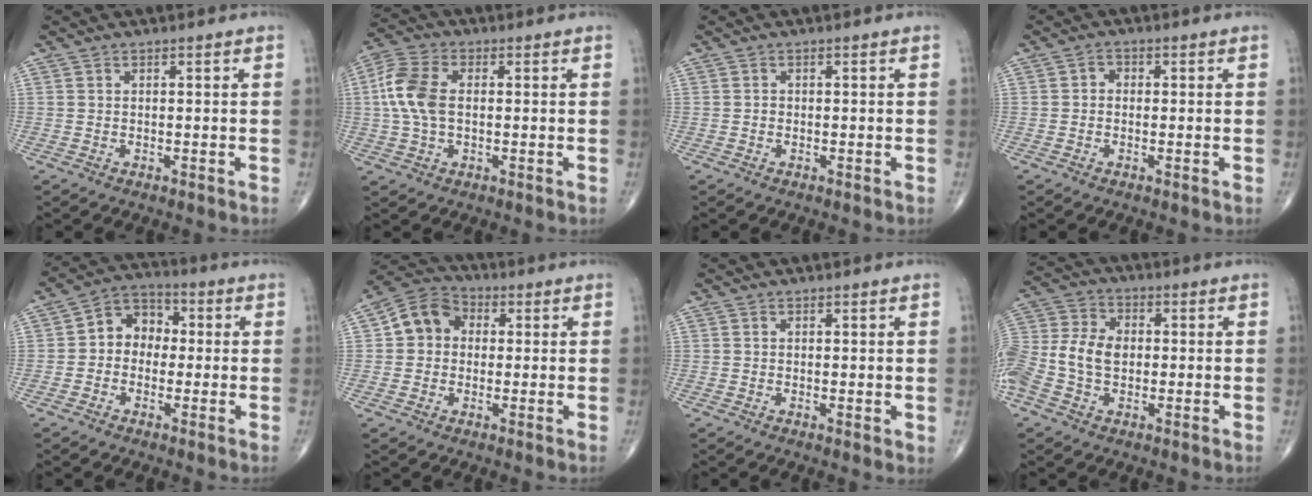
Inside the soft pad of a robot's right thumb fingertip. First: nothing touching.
{"total": 9.4, "force": [0.6, 5.6, 7.5], "torque": [-0.173, 0.017, 0.008]}
{"total": 0.5, "force": [-0.2, 0.4, 0.2], "torque": [0.000, 0.002, -0.004]}
{"total": 1.7, "force": [-0.1, 1.4, 0.9], "torque": [0.003, 0.007, -0.010]}
{"total": 7.9, "force": [-0.1, 6.5, 4.5], "torque": [-0.037, 0.031, -0.019]}
{"total": 8.3, "force": [0.8, 7.1, 4.2], "torque": [-0.055, 0.022, -0.001]}
{"total": 1.3, "force": [0.2, 0.5, 1.2], "torque": [-0.021, -0.007, 0.000]}
{"total": 12.8, "force": [-1.4, 9.0, 9.0], "torque": [-0.209, 0.024, -0.031]}